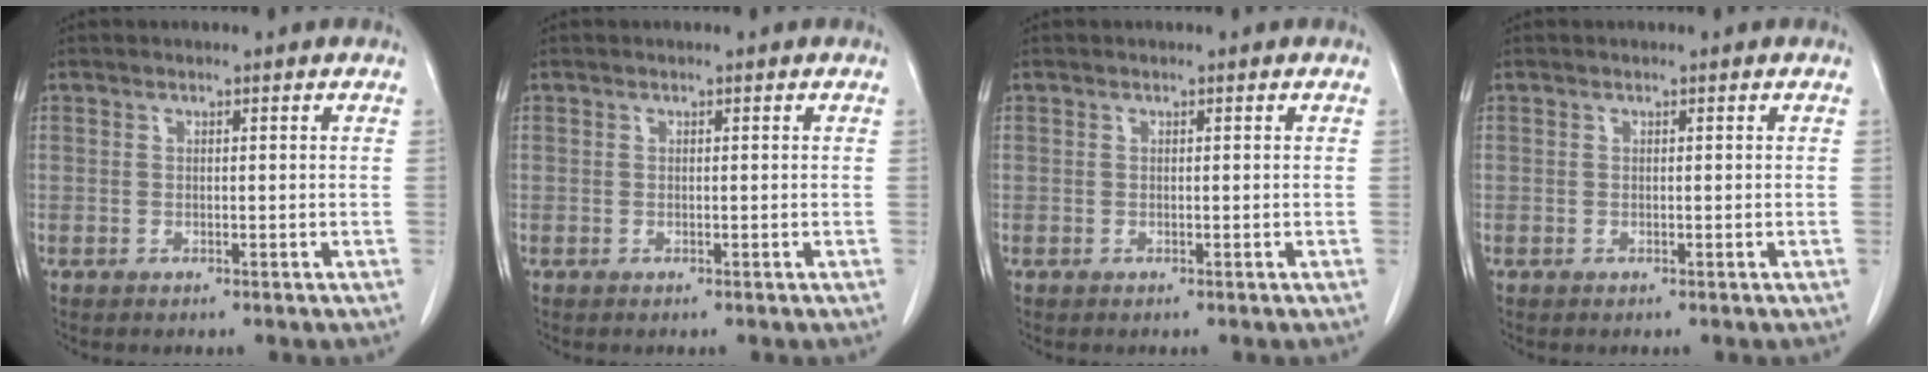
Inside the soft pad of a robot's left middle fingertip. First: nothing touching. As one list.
[{"total": 0.0}, {"total": 0.0}, {"total": 0.0}]